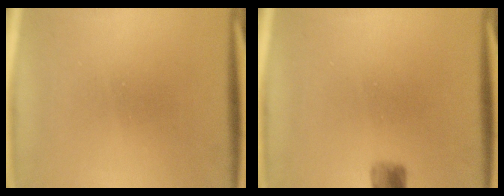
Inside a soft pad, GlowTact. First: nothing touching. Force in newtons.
{"total": 2.4}